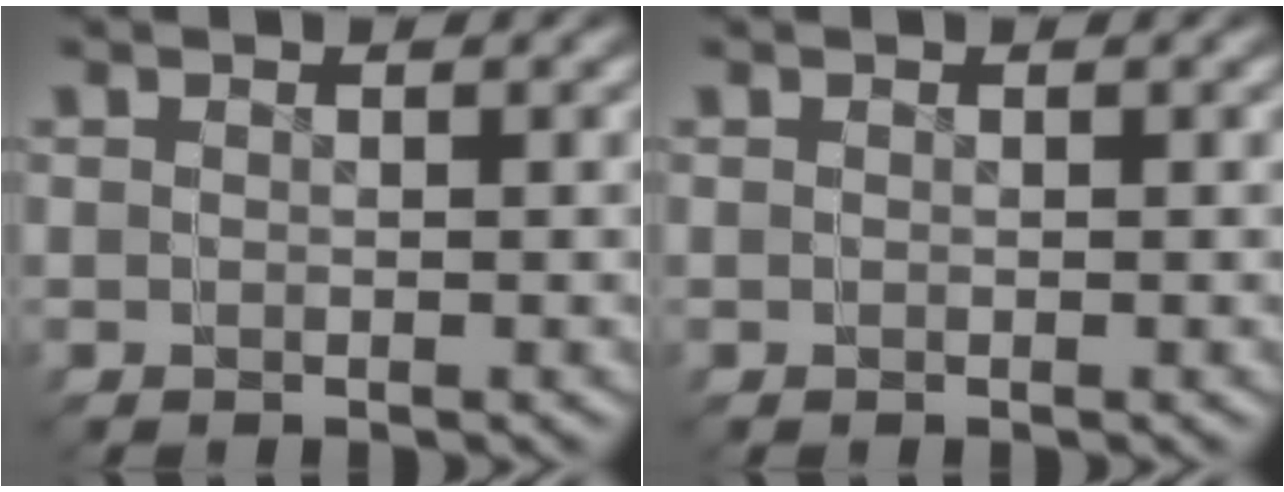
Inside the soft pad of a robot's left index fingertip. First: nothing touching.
{"total": 0.0}